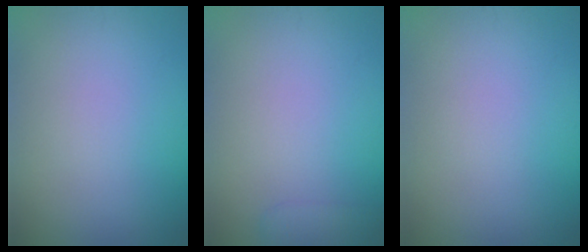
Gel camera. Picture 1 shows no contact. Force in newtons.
{"total": 1.5, "press": 1.5, "slide": 0.1}
{"total": 0.0}